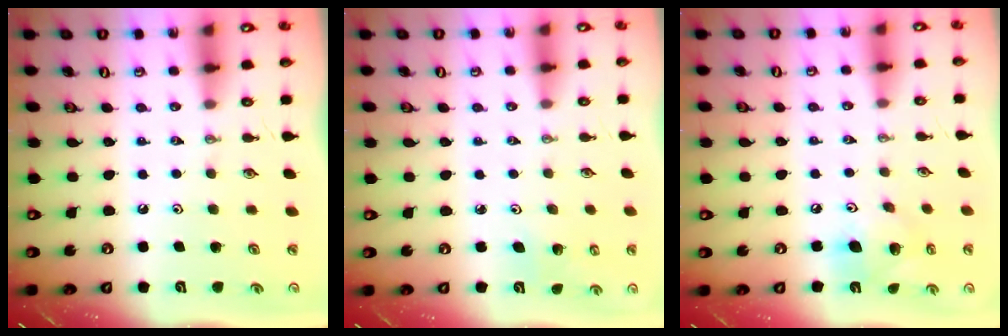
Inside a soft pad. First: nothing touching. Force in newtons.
{"total": 2.8, "press": 2.8, "slide": 0.3}
{"total": 11.9, "press": 11.6, "slide": 2.6}